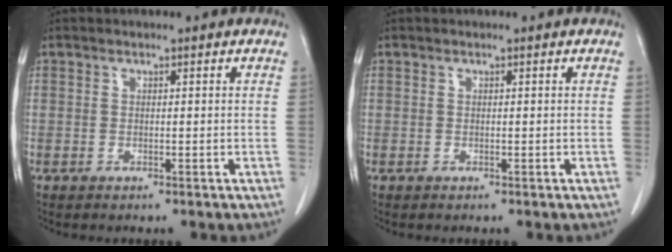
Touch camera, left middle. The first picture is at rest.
{"total": 0.0}